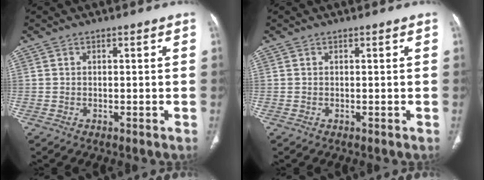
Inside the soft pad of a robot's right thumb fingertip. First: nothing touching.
{"total": 0.0}